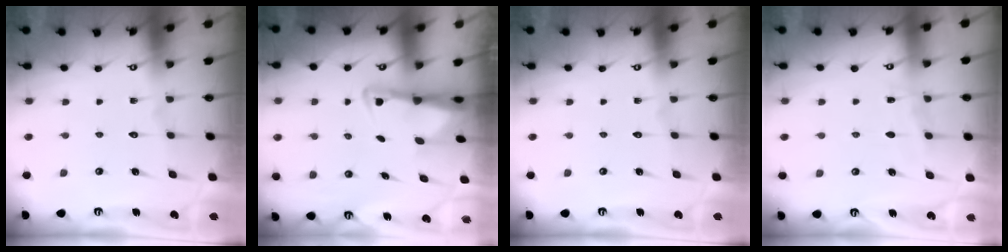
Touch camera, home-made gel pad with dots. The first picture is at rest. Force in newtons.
{"total": 3.1, "press": 2.9, "slide": 0.9}
{"total": 0.0}
{"total": 2.8, "press": 2.8, "slide": 0.4}